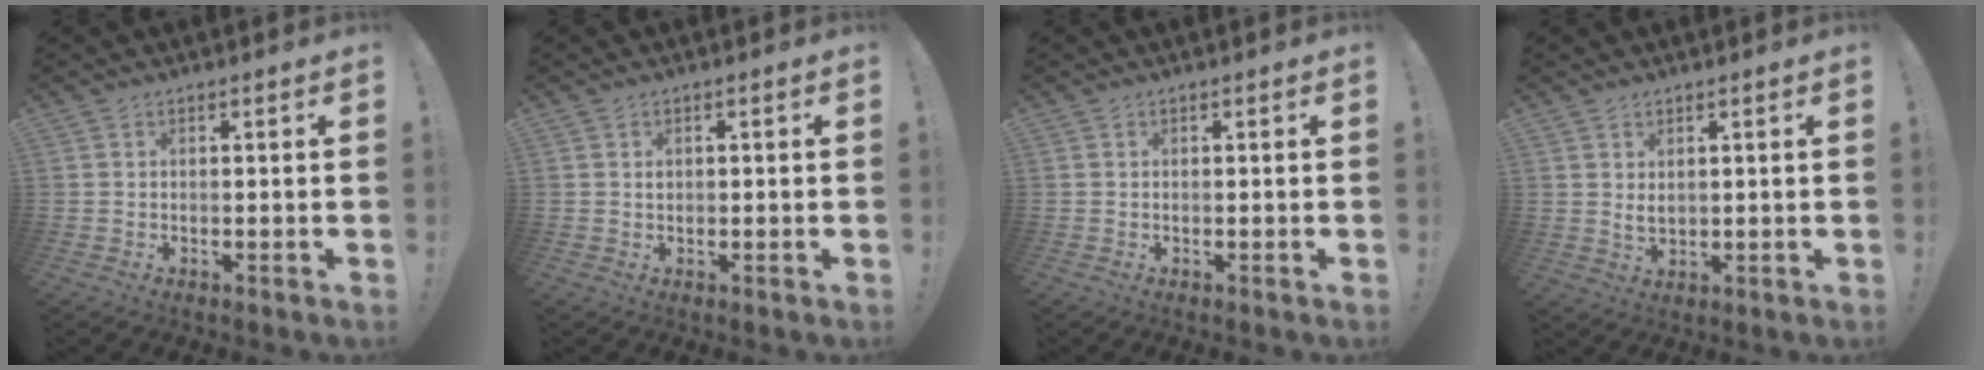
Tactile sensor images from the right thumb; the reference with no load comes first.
{"total": 0.6, "force": [0.2, 0.6, 0.2], "torque": [-0.004, 0.004, 0.003]}
{"total": 0.0}
{"total": 3.1, "force": [1.8, 1.9, 1.7], "torque": [-0.026, -0.009, 0.033]}